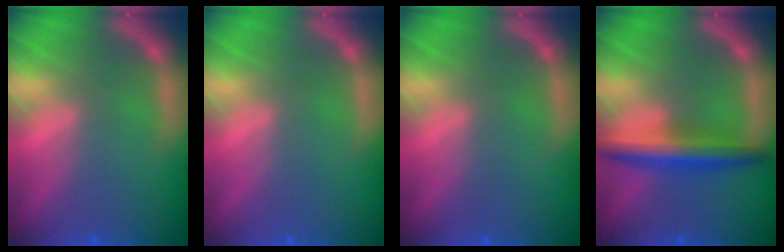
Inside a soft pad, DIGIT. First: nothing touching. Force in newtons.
{"total": 0.0}
{"total": 0.0}
{"total": 4.5}